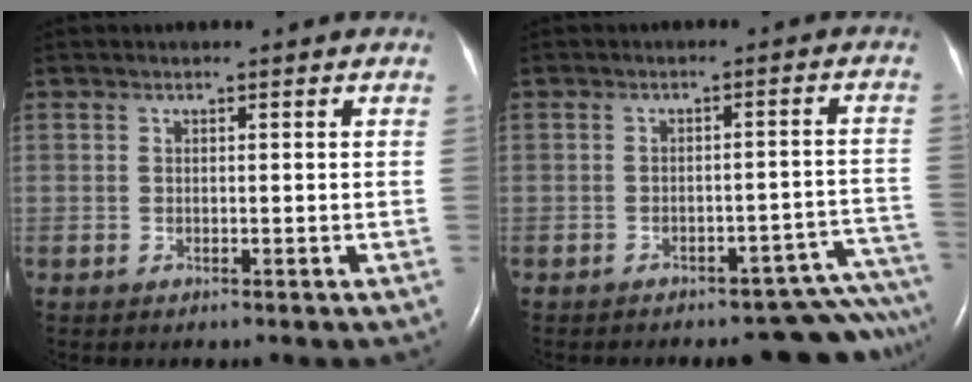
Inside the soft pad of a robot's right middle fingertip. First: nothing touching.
{"total": 11.6, "force": [-11.4, 1.7, 1.8], "torque": [0.013, 0.040, -0.125]}